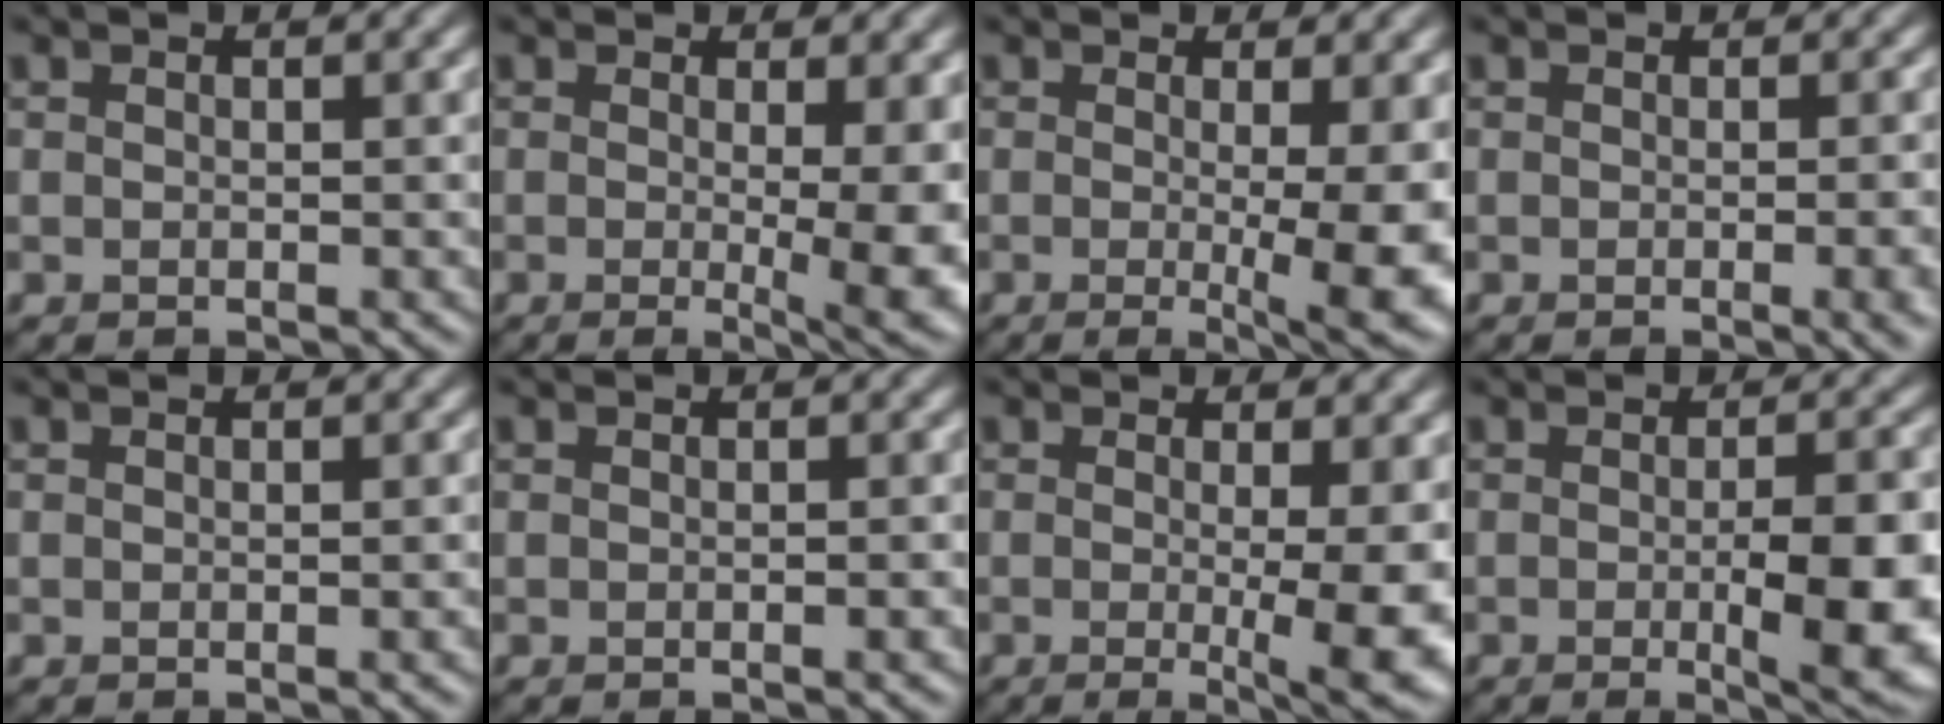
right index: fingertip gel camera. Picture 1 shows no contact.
{"total": 7.0, "force": [-0.2, 1.9, 6.8], "torque": [-0.059, -0.010, -0.007]}
{"total": 7.4, "force": [-0.7, 1.6, 7.2], "torque": [-0.083, -0.016, -0.008]}
{"total": 4.0, "force": [-0.8, 1.5, 3.6], "torque": [-0.027, -0.006, -0.005]}
{"total": 0.9, "force": [-0.2, 0.2, 0.8], "torque": [-0.007, 0.002, -0.003]}
{"total": 0.6, "force": [-0.3, 0.1, 0.6], "torque": [-0.007, 0.002, -0.004]}
{"total": 7.0, "force": [-0.7, 1.4, 6.8], "torque": [-0.085, -0.016, -0.006]}
{"total": 7.9, "force": [-1.4, 2.2, 7.5], "torque": [-0.102, -0.016, -0.010]}